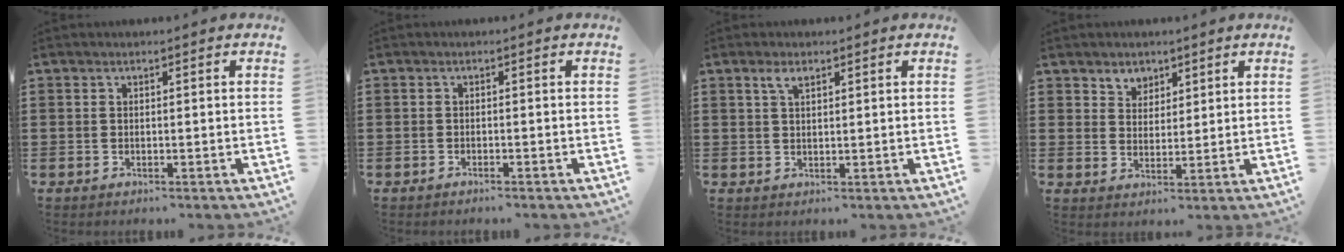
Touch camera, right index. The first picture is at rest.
{"total": 0.6, "force": [-0.6, -0.2, 0.2], "torque": [-0.006, -0.004, -0.011]}
{"total": 2.0, "force": [1.2, 0.4, 1.5], "torque": [-0.032, 0.003, 0.021]}
{"total": 3.2, "force": [2.6, 1.9, -0.2], "torque": [-0.008, 0.006, 0.049]}